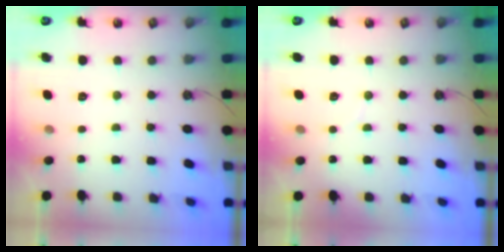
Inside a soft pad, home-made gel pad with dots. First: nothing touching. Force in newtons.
{"total": 2.9, "press": 2.9, "slide": 0.3}